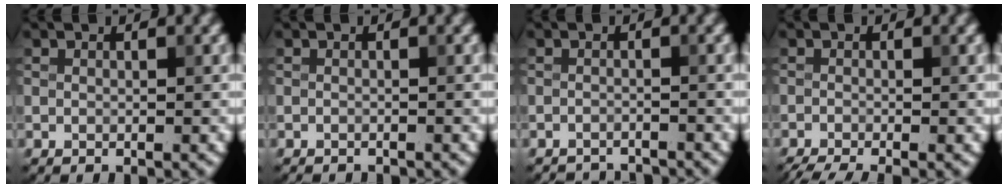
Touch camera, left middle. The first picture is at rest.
{"total": 1.2, "force": [-1.2, 0.1, 0.1], "torque": [0.004, -0.006, -0.018]}
{"total": 3.6, "force": [-3.6, 0.3, 0.4], "torque": [-0.005, -0.012, -0.056]}
{"total": 3.8, "force": [-2.7, 0.8, 2.5], "torque": [-0.033, -0.015, -0.050]}